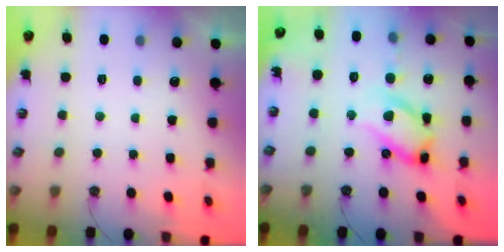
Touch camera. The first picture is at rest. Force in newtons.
{"total": 17.3, "press": 17.2, "slide": 1.7}